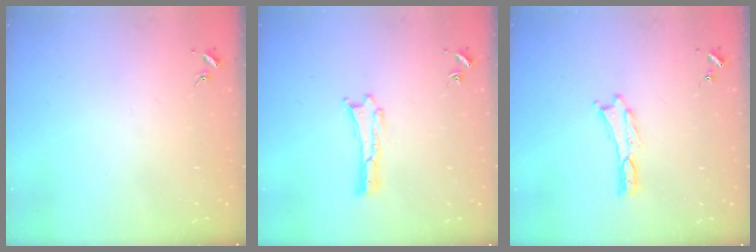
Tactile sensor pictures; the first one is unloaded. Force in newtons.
{"total": 0.0}
{"total": 0.0}